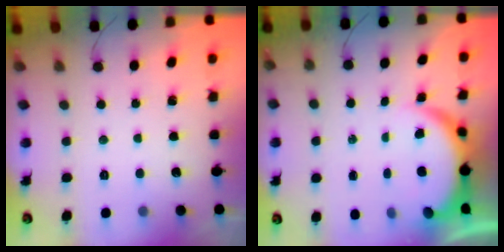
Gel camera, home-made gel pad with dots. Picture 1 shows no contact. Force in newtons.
{"total": 5.4, "press": 5.4, "slide": 0.4}